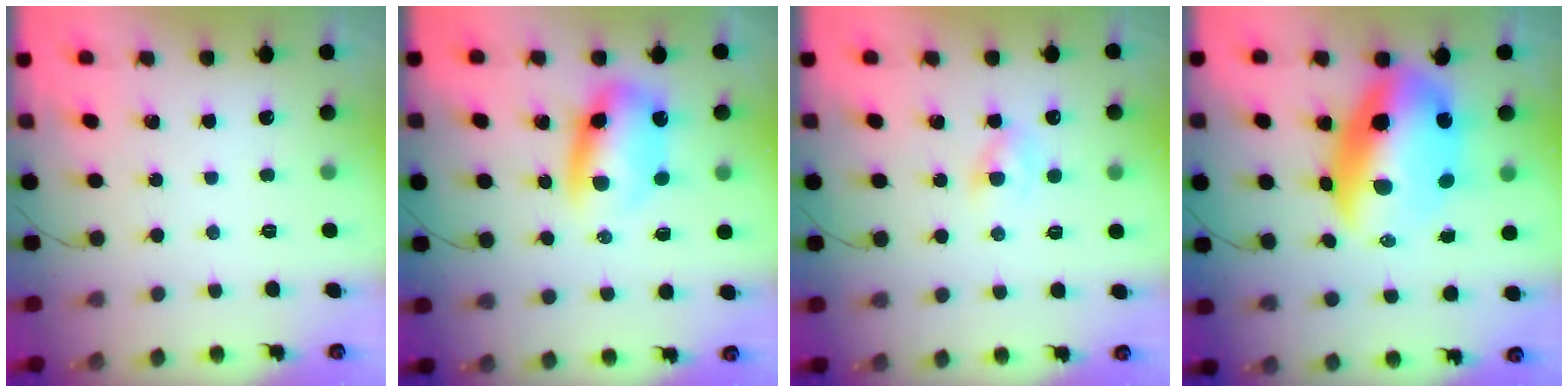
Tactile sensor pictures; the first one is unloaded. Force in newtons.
{"total": 8.8, "press": 8.5, "slide": 2.5}
{"total": 2.2, "press": 2.0, "slide": 1.1}
{"total": 17.2, "press": 16.8, "slide": 3.5}